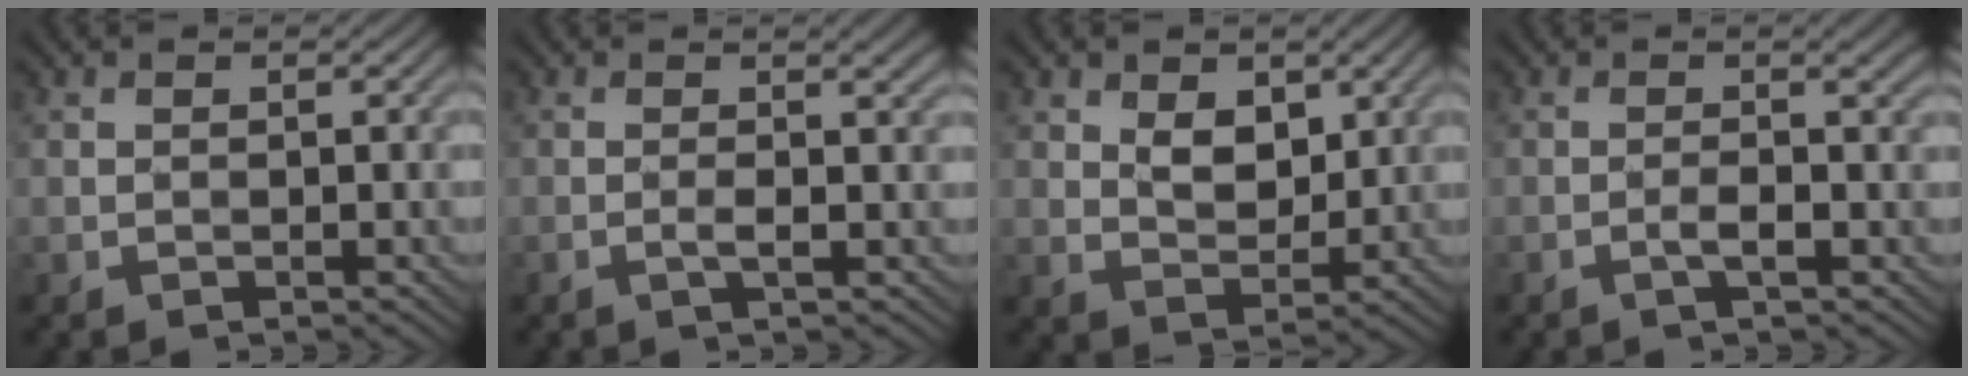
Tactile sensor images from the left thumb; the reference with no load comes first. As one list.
[{"total": 3.2, "force": [-0.1, 0.2, 3.2], "torque": [-0.048, 0.010, -0.006]}, {"total": 4.5, "force": [2.0, 2.7, 2.9], "torque": [-0.063, -0.005, 0.036]}, {"total": 2.9, "force": [-0.6, 0.0, 2.8], "torque": [-0.048, 0.007, -0.016]}]